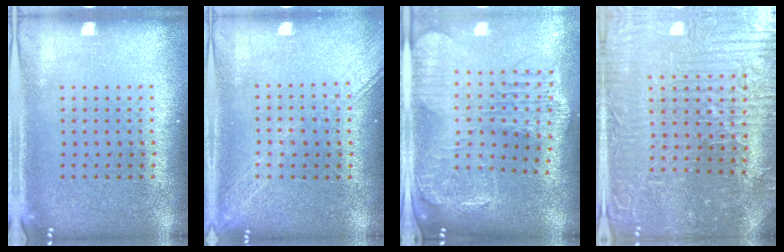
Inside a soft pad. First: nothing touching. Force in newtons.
{"total": 1.6, "press": 1.6, "slide": 0.3}
{"total": 2.2, "press": 2.0, "slide": 1.0}
{"total": 4.6, "press": 4.5, "slide": 0.8}